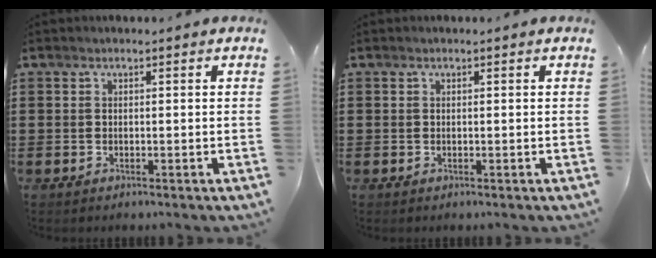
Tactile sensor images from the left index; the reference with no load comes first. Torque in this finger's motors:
{"motor_torque": [0.27, 1.05, 0.00, 0.00]}